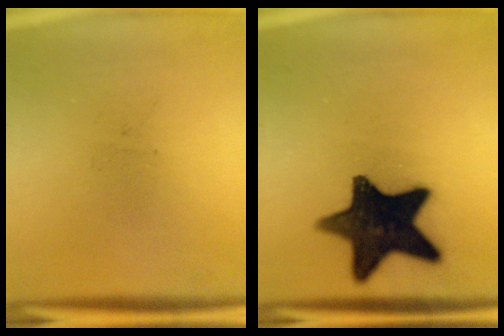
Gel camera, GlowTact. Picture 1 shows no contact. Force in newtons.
{"total": 15.9}